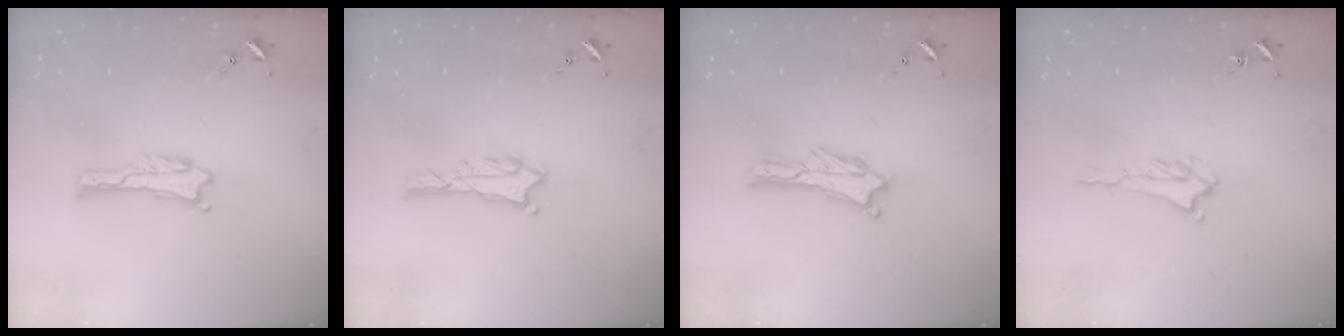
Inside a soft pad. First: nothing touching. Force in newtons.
{"total": 2.0, "press": 2.0, "slide": 0.3}
{"total": 1.3, "press": 1.3, "slide": 0.3}
{"total": 1.2, "press": 1.1, "slide": 0.5}